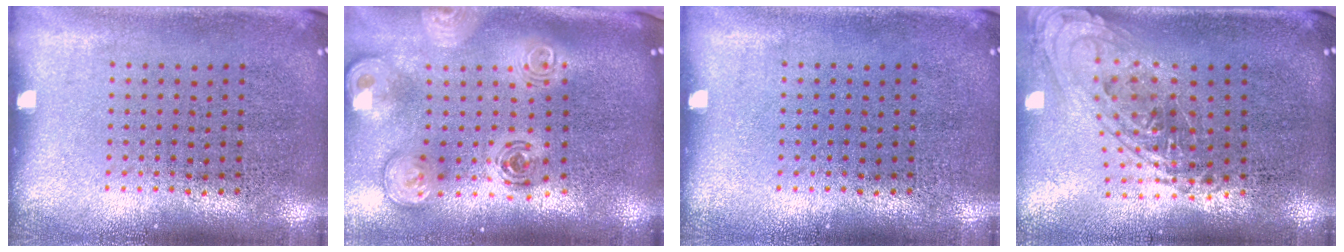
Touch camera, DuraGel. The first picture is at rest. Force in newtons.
{"total": 2.8, "press": 2.0, "slide": 2.0}
{"total": 0.0}
{"total": 1.1, "press": 1.0, "slide": 0.4}